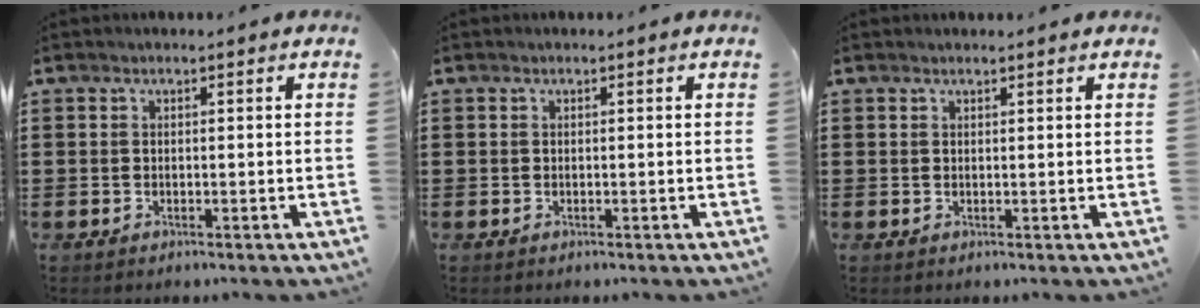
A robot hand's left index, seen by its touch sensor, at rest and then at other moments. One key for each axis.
{"total": 0.0}
{"total": 0.7, "fx": 0.7, "fy": 0.0, "fz": 0.2, "tx": -0.006, "ty": -0.001, "tz": 0.014}